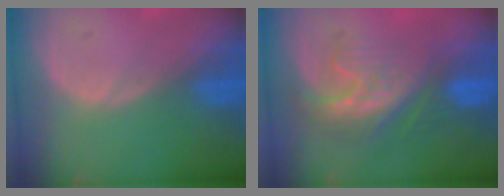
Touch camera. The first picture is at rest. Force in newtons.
{"total": 8.7, "press": 7.5, "slide": 4.5}